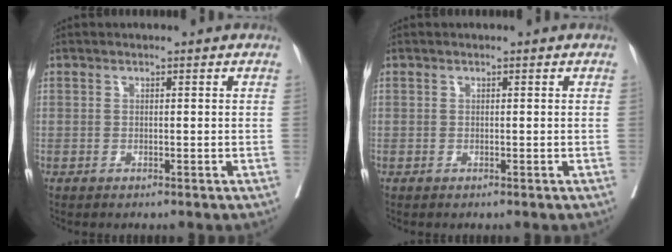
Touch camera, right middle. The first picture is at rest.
{"total": 0.0}